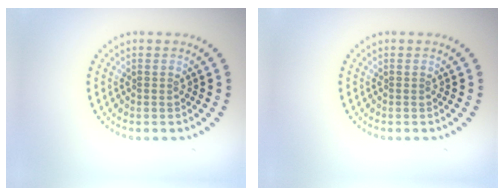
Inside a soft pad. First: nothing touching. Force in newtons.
{"total": 0.0}